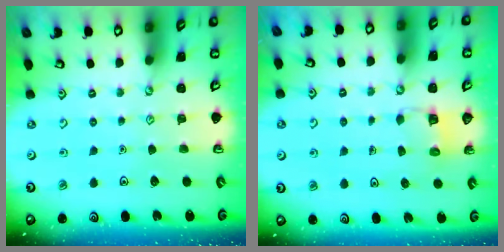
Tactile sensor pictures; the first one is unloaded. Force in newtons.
{"total": 3.2, "press": 3.2, "slide": 0.2}